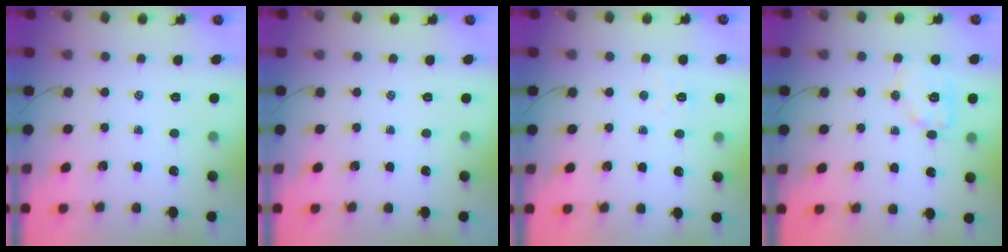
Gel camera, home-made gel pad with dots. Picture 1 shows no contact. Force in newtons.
{"total": 0.0}
{"total": 3.0, "press": 2.9, "slide": 0.9}
{"total": 9.1, "press": 9.1, "slide": 0.4}